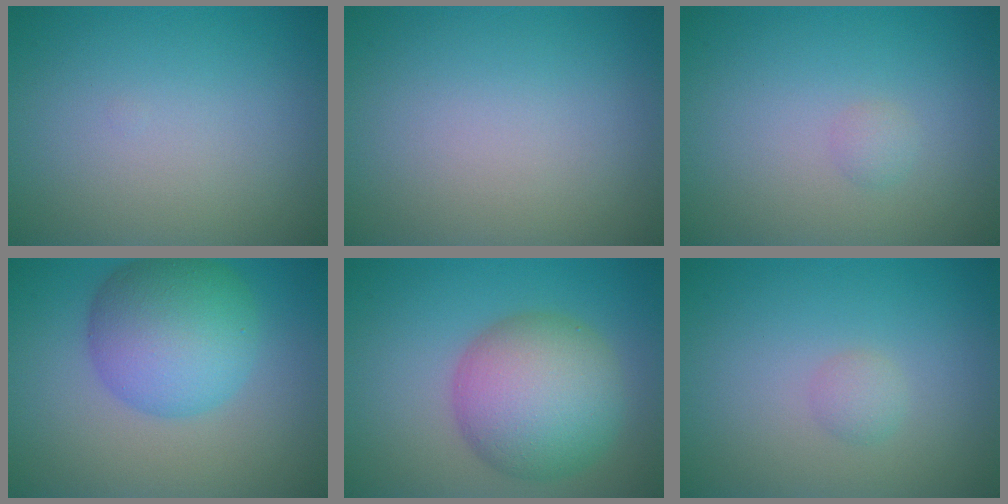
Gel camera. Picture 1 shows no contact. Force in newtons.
{"total": 0.0}
{"total": 0.7, "press": 0.7, "slide": 0.0}
{"total": 8.0, "press": 8.0, "slide": 0.1}
{"total": 8.4, "press": 8.4, "slide": 0.5}
{"total": 1.0, "press": 1.0, "slide": 0.0}